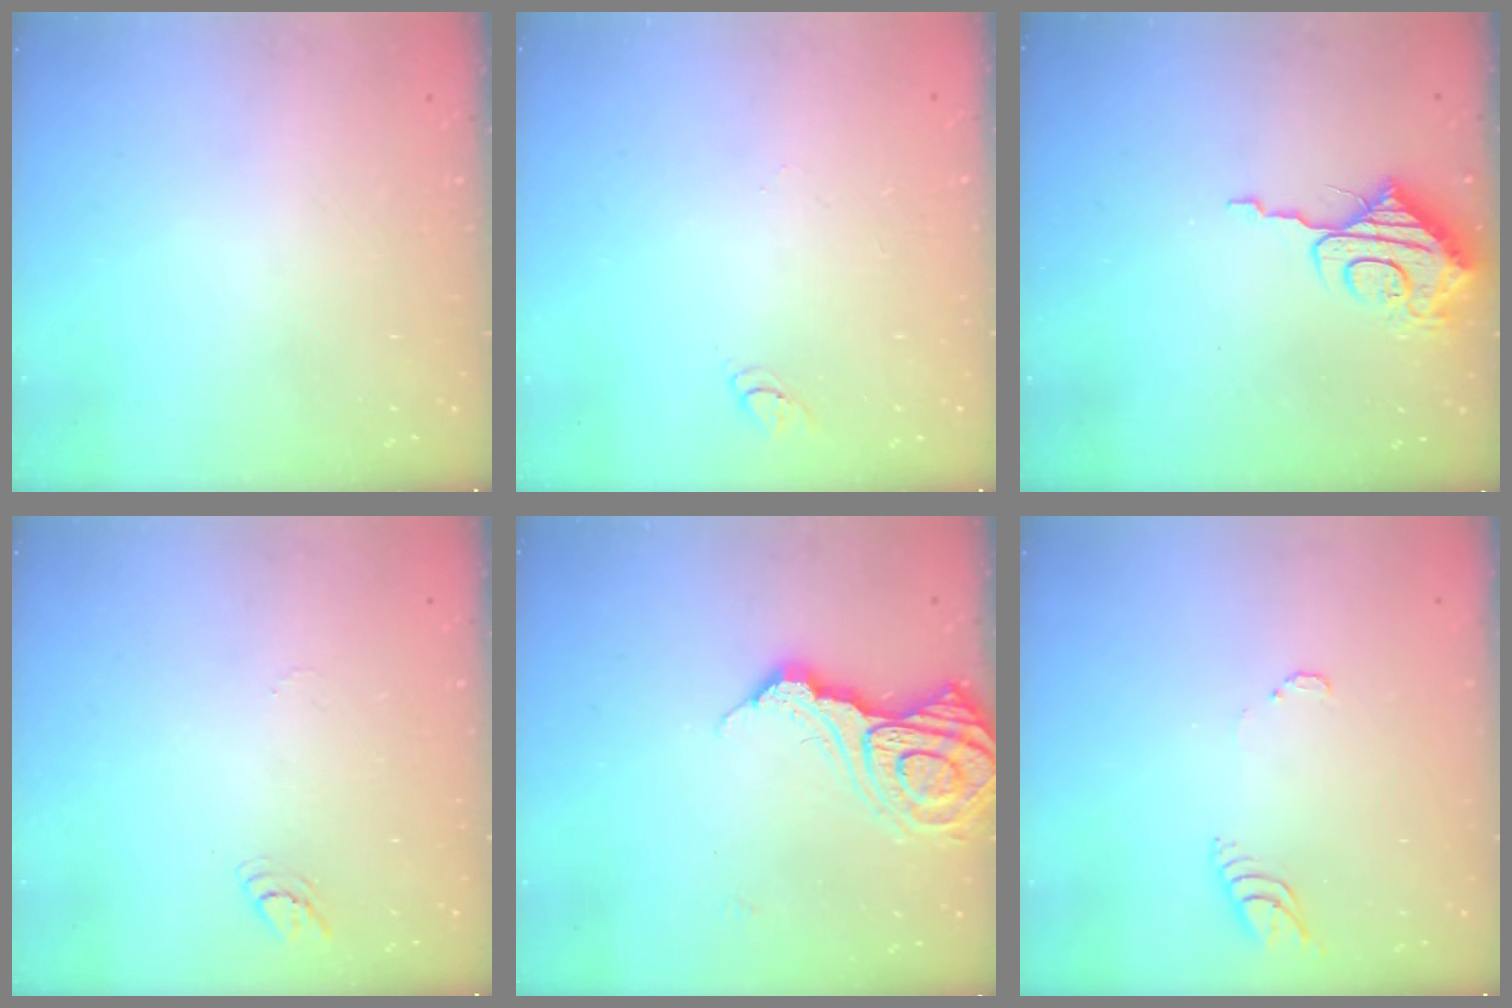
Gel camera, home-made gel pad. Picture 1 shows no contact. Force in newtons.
{"total": 2.9, "press": 2.8, "slide": 0.3}
{"total": 10.2, "press": 10.2, "slide": 0.8}
{"total": 3.1, "press": 3.1, "slide": 0.3}
{"total": 15.9, "press": 15.8, "slide": 1.9}
{"total": 3.9, "press": 3.9, "slide": 0.3}